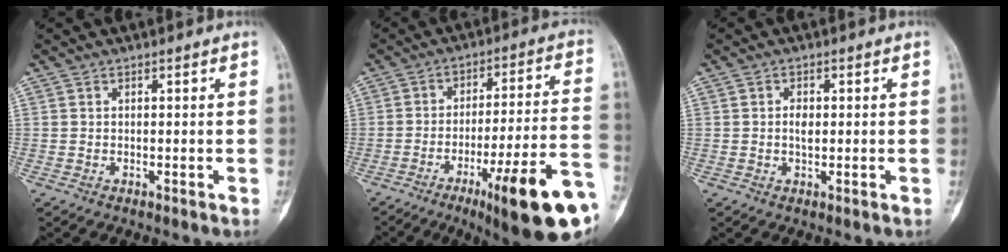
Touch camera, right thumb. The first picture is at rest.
{"total": 21.2, "force": [-10.1, 3.3, 18.3], "torque": [-0.221, 0.042, -0.143]}
{"total": 2.2, "force": [0.0, 1.2, 1.9], "torque": [-0.032, 0.001, -0.002]}